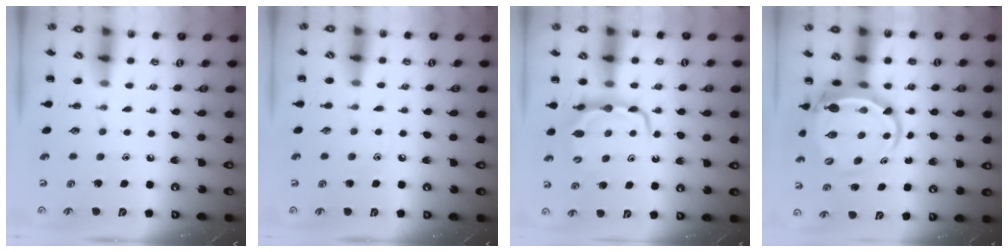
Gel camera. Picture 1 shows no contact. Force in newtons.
{"total": 5.7, "press": 5.3, "slide": 2.0}
{"total": 6.5, "press": 6.5, "slide": 0.3}
{"total": 7.2, "press": 7.1, "slide": 1.3}